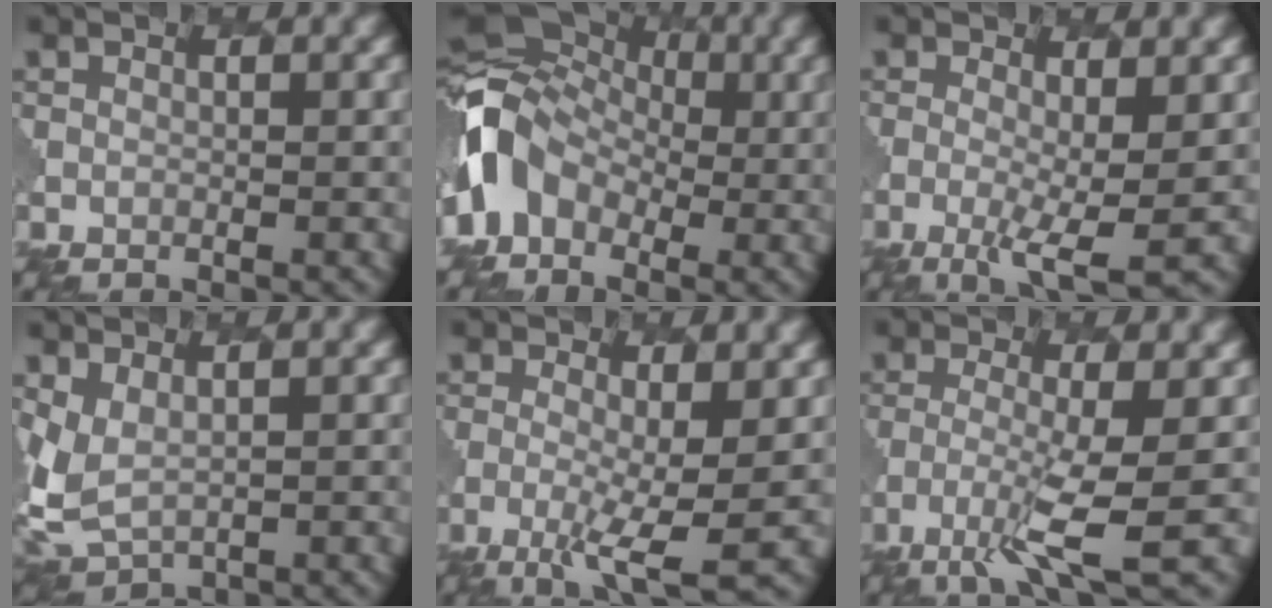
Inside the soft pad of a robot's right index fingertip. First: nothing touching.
{"total": 7.3, "force": [-1.2, 5.6, 4.4], "torque": [-0.083, 0.007, -0.046]}
{"total": 4.9, "force": [-1.0, 1.2, 4.7], "torque": [-0.087, -0.011, -0.018]}
{"total": 3.4, "force": [1.4, 2.1, 2.3], "torque": [-0.069, -0.012, 0.032]}
{"total": 5.5, "force": [-1.4, 1.3, 5.1], "torque": [-0.096, -0.007, -0.027]}
{"total": 4.8, "force": [-2.1, 0.4, 4.3], "torque": [-0.087, -0.011, -0.049]}